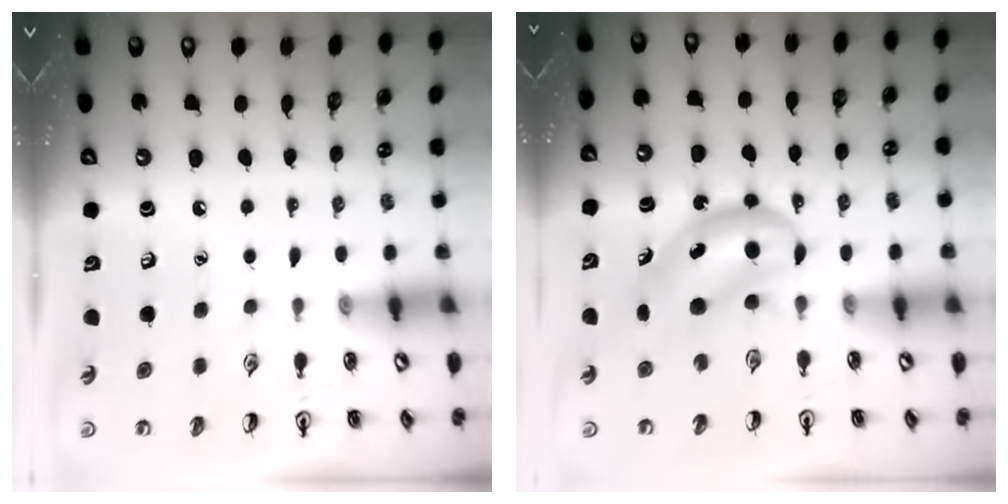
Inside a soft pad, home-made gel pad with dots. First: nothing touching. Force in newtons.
{"total": 5.6, "press": 5.5, "slide": 1.2}